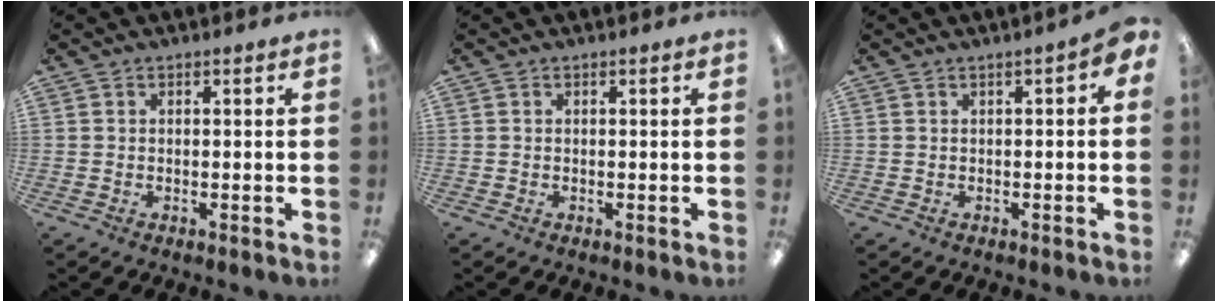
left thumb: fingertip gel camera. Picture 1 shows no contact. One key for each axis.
{"total": 0.0}
{"total": 1.5, "fx": -0.2, "fy": 0.6, "fz": 1.3, "tx": -0.025, "ty": 0.006, "tz": -0.005}